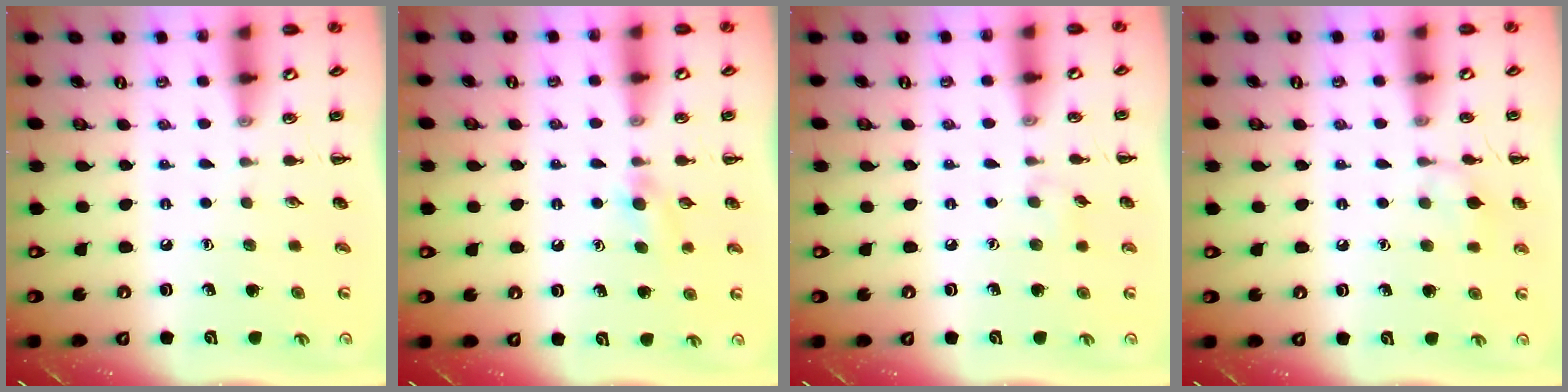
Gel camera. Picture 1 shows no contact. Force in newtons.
{"total": 5.1, "press": 4.8, "slide": 1.8}
{"total": 4.4, "press": 4.1, "slide": 1.6}
{"total": 6.9, "press": 6.5, "slide": 2.2}